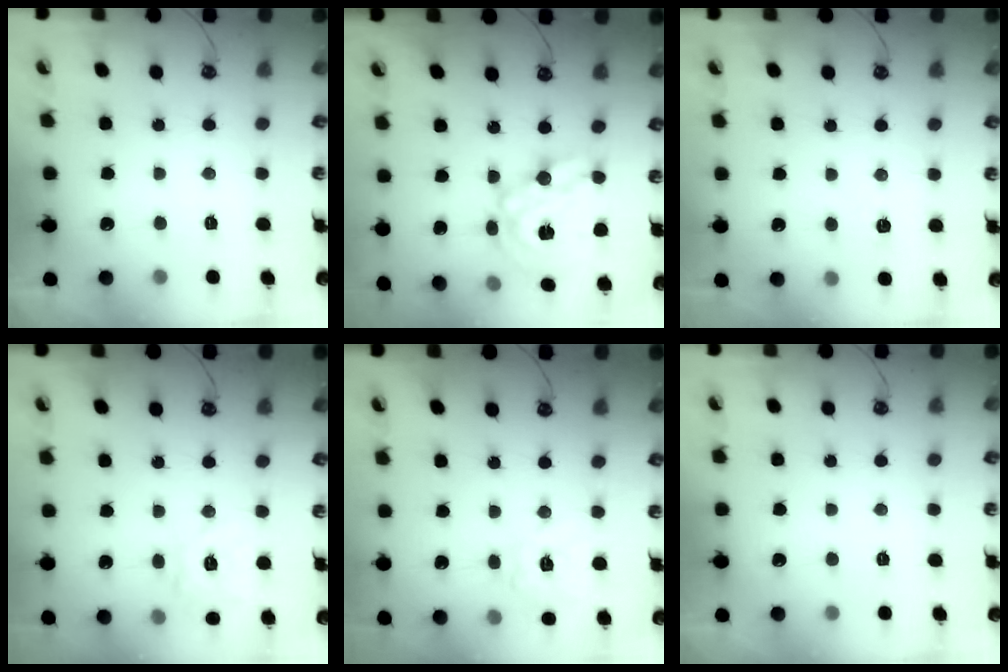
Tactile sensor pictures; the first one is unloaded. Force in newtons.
{"total": 18.5, "press": 18.4, "slide": 1.6}
{"total": 3.3, "press": 3.3, "slide": 0.4}
{"total": 11.4, "press": 11.3, "slide": 1.4}
{"total": 11.2, "press": 11.1, "slide": 1.2}
{"total": 0.0}